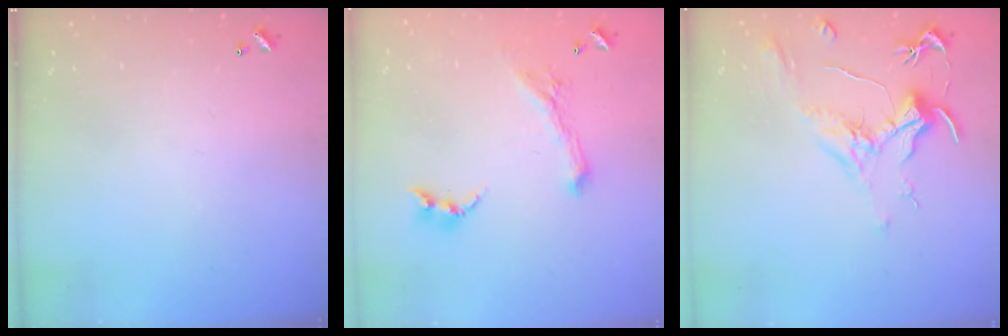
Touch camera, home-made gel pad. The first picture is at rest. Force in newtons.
{"total": 0.8, "press": 0.8, "slide": 0.2}
{"total": 2.0, "press": 1.7, "slide": 0.9}